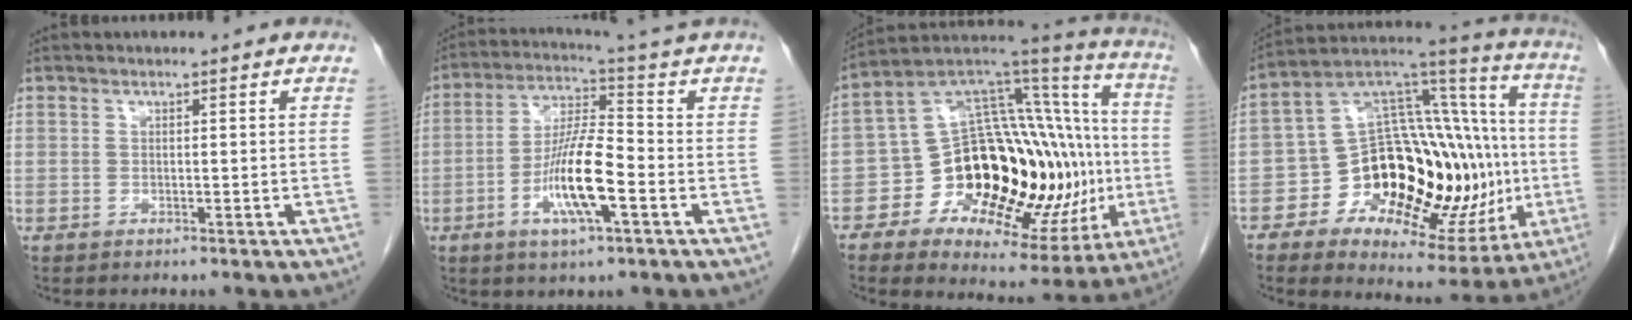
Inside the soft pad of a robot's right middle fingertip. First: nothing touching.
{"total": 8.9, "force": [-2.4, -0.5, 8.6], "torque": [-0.175, -0.009, -0.044]}
{"total": 27.1, "force": [-3.9, 11.4, 24.3], "torque": [-0.312, 0.043, -0.047]}
{"total": 24.6, "force": [-3.5, 11.7, 21.4], "torque": [-0.295, 0.043, -0.045]}